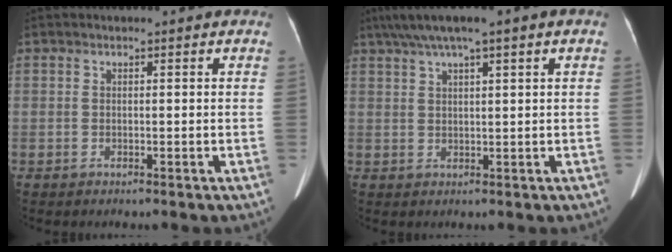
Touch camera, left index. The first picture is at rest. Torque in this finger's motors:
{"motor_torque": [1.06, -1.08, 0.07, -0.10]}